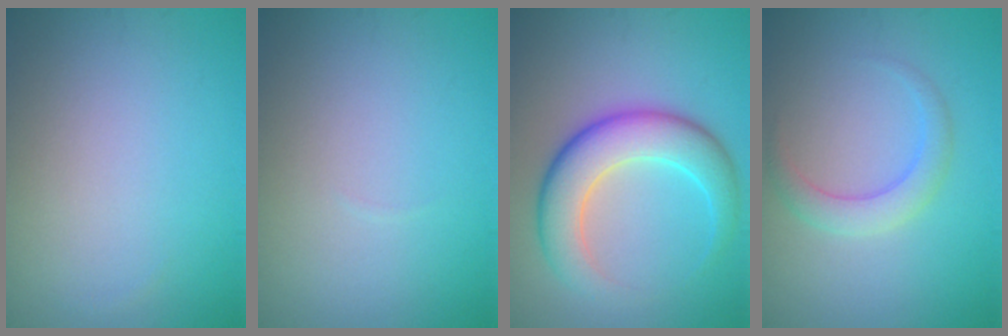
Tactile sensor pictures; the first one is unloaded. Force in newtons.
{"total": 0.0}
{"total": 6.7, "press": 6.7, "slide": 0.0}
{"total": 2.4, "press": 2.4, "slide": 0.0}